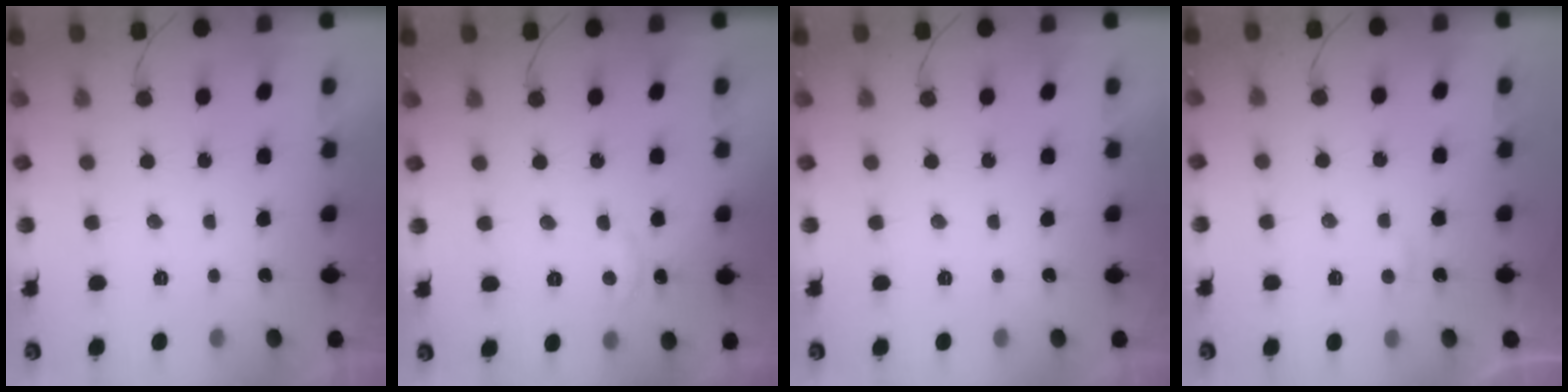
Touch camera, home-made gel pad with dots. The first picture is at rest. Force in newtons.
{"total": 4.7, "press": 4.6, "slide": 0.6}
{"total": 0.0}
{"total": 2.3, "press": 2.3, "slide": 0.2}